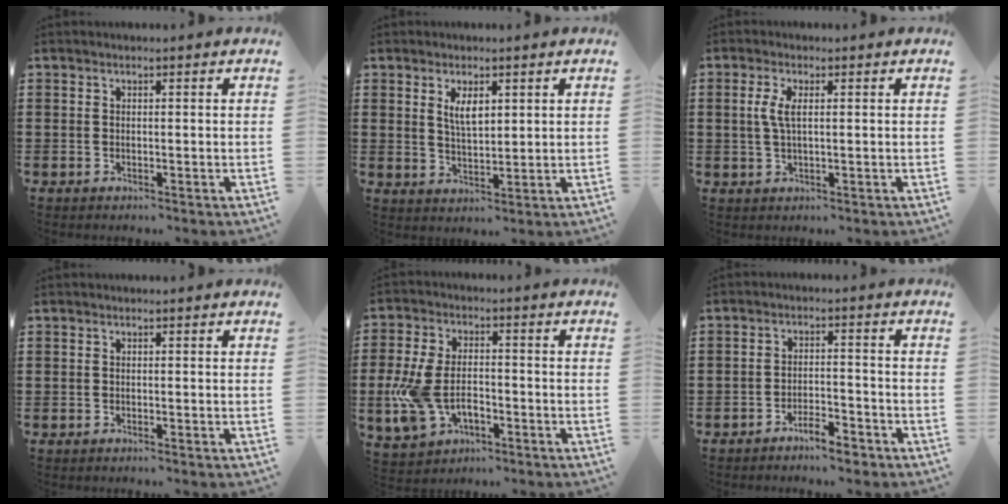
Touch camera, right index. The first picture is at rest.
{"total": 3.7, "force": [1.6, 1.5, 2.9], "torque": [-0.054, 0.002, 0.026]}
{"total": 3.2, "force": [0.6, 1.0, 2.9], "torque": [-0.067, 0.003, 0.005]}
{"total": 0.0}
{"total": 7.9, "force": [-2.1, 4.8, 6.0], "torque": [-0.153, 0.001, -0.046]}
{"total": 3.7, "force": [-3.4, 0.7, 1.4], "torque": [-0.026, 0.010, -0.067]}